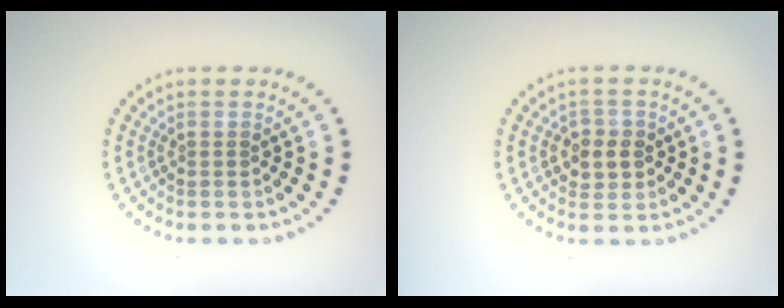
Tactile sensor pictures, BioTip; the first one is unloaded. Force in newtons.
{"total": 2.4, "press": 2.3, "slide": 0.7}